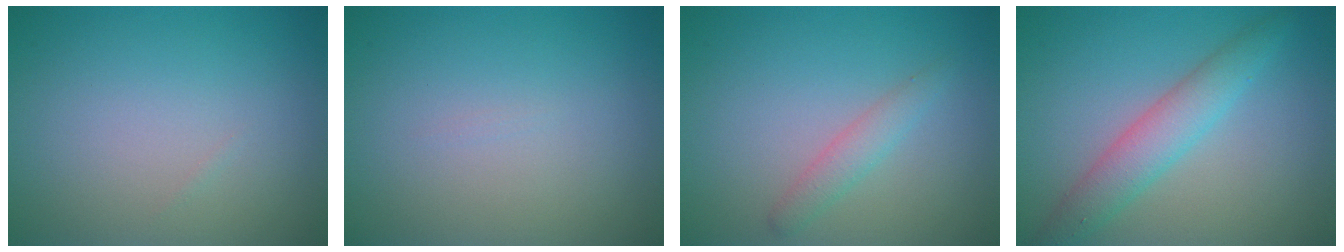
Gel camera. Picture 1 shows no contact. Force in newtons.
{"total": 0.0}
{"total": 1.7, "press": 1.7, "slide": 0.1}
{"total": 3.7, "press": 3.7, "slide": 0.1}